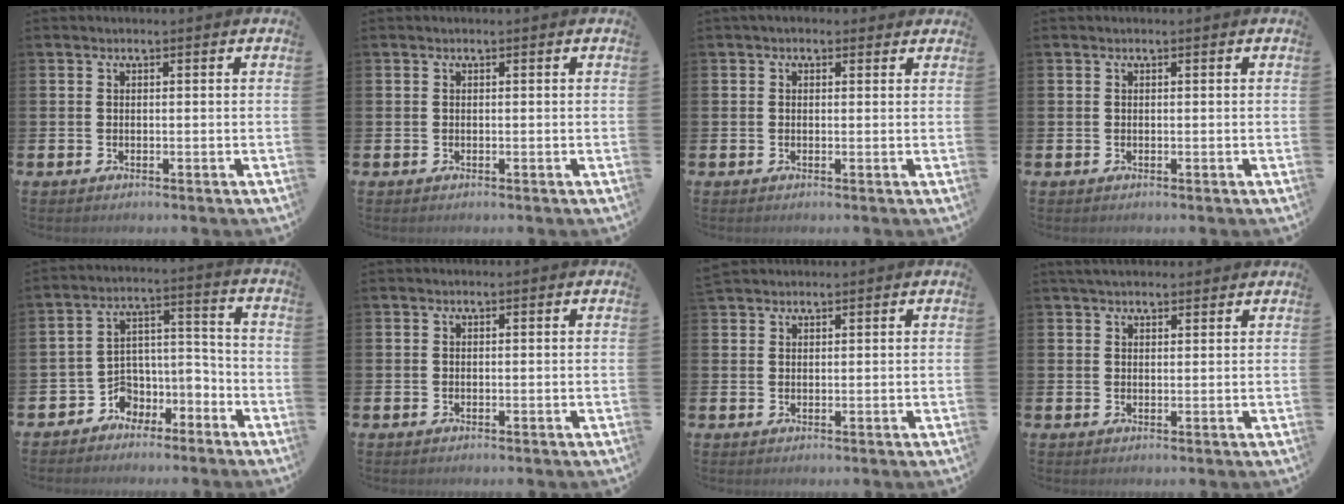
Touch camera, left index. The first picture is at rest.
{"total": 0.0}
{"total": 1.1, "force": [0.6, 0.8, 0.4], "torque": [-0.004, 0.010, 0.010]}
{"total": 0.0}
{"total": 4.3, "force": [-2.7, 3.3, 0.7], "torque": [-0.032, -0.005, -0.057]}
{"total": 0.0}
{"total": 1.9, "force": [1.8, 0.7, 0.1], "torque": [0.008, -0.002, 0.032]}
{"total": 3.1, "force": [2.8, 0.9, 0.8], "torque": [-0.009, -0.008, 0.050]}